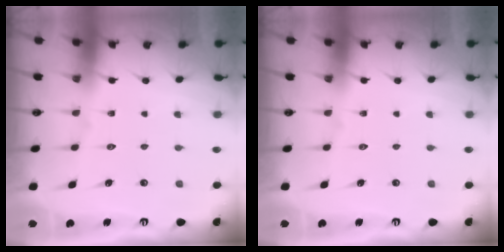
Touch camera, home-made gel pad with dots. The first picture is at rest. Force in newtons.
{"total": 0.0}